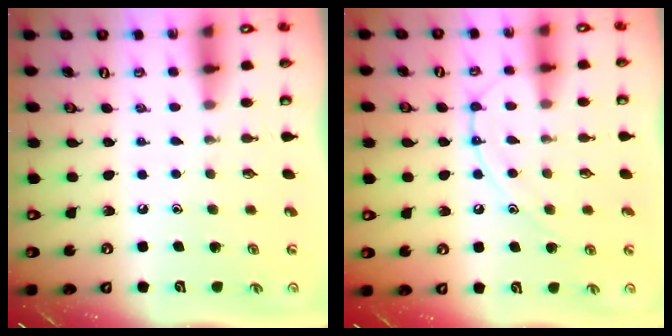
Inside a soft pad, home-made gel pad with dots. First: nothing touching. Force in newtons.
{"total": 10.1, "press": 10.1, "slide": 0.9}